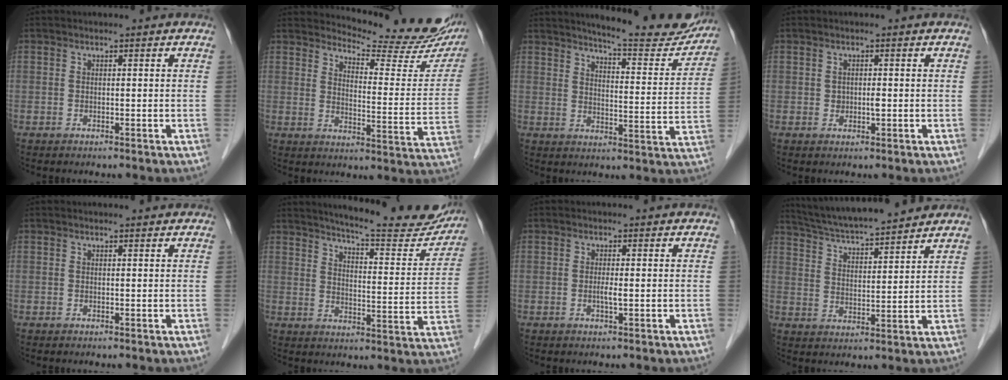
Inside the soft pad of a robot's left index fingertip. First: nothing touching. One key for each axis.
{"total": 17.8, "fx": 16.6, "fy": 2.6, "fz": 5.9, "tx": -0.074, "ty": -0.077, "tz": 0.190}
{"total": 16.2, "fx": 15.2, "fy": 1.7, "fz": 5.4, "tx": -0.070, "ty": -0.054, "tz": 0.184}
{"total": 1.1, "fx": -0.1, "fy": 0.6, "fz": 0.9, "tx": -0.014, "ty": -0.002, "tz": -0.001}
{"total": 1.0, "fx": 1.0, "fy": 0.1, "fz": 0.0, "tx": -0.011, "ty": 0.003, "tz": 0.011}
{"total": 19.1, "fx": 17.8, "fy": 2.1, "fz": 6.7, "tx": -0.090, "ty": -0.057, "tz": 0.219}
{"total": 1.2, "fx": -0.2, "fy": 0.0, "fz": 1.1, "tx": -0.026, "ty": -0.003, "tz": -0.003}
{"total": 14.5, "fx": 13.3, "fy": 0.7, "fz": 5.8, "tx": -0.106, "ty": 0.016, "tz": 0.215}